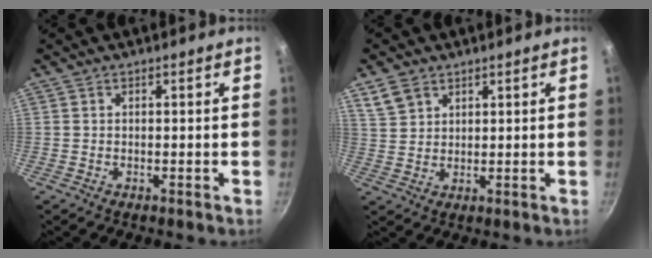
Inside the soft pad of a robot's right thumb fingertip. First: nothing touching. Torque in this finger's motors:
{"motor_torque": [-0.35, 0.51, 0.01, 0.00, -0.01]}